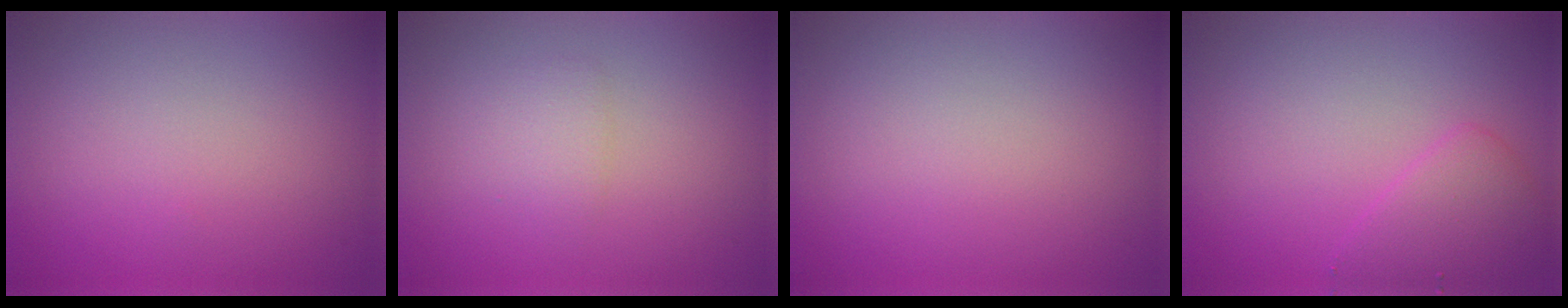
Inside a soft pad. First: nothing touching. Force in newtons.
{"total": 1.4, "press": 1.4, "slide": 0.0}
{"total": 0.0}
{"total": 2.8, "press": 2.8, "slide": 0.1}